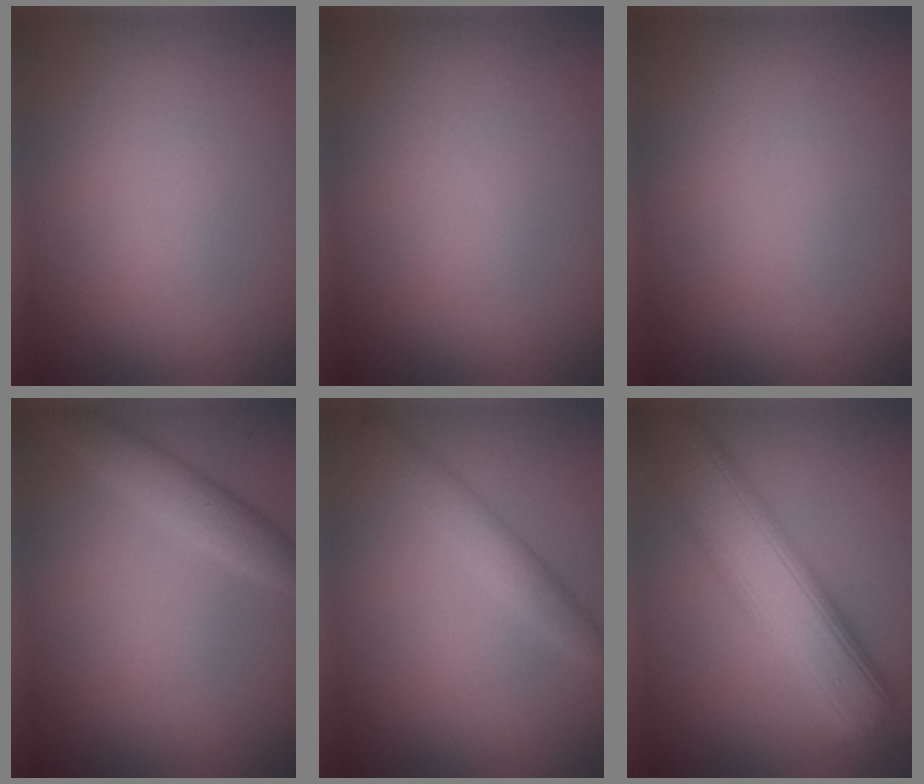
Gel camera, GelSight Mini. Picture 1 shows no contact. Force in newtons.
{"total": 0.0}
{"total": 0.0}
{"total": 2.8, "press": 2.8, "slide": 0.2}
{"total": 2.7, "press": 2.7, "slide": 0.1}
{"total": 9.0, "press": 9.0, "slide": 0.2}